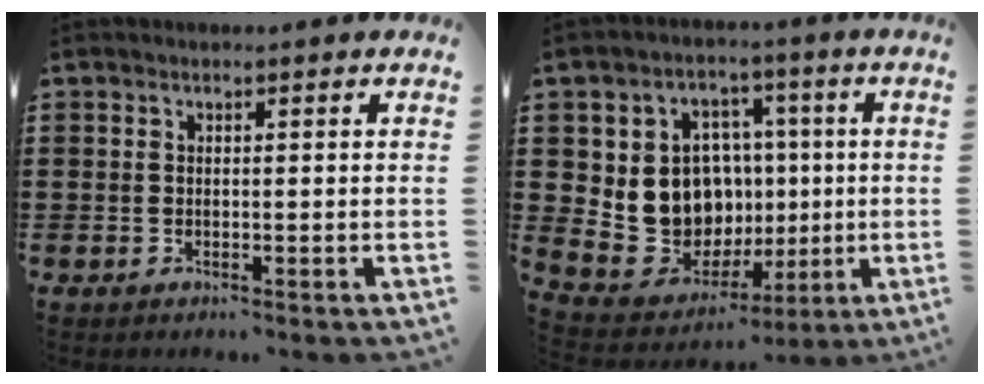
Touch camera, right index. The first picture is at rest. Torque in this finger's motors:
{"motor_torque": [2.14, 0.00, 1.05, 0.21]}